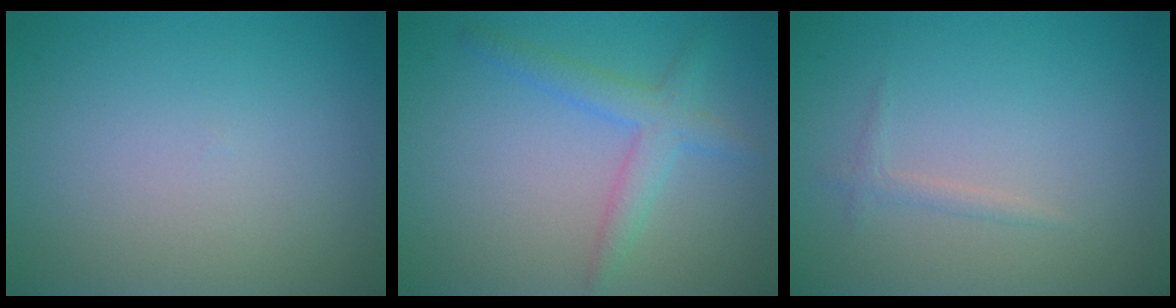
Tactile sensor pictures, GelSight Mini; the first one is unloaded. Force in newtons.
{"total": 2.8, "press": 2.8, "slide": 0.1}
{"total": 0.8, "press": 0.8, "slide": 0.1}